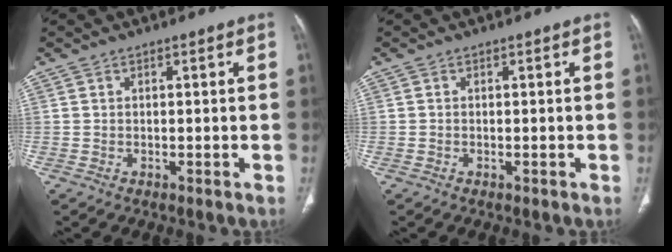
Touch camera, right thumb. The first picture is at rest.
{"total": 0.0}